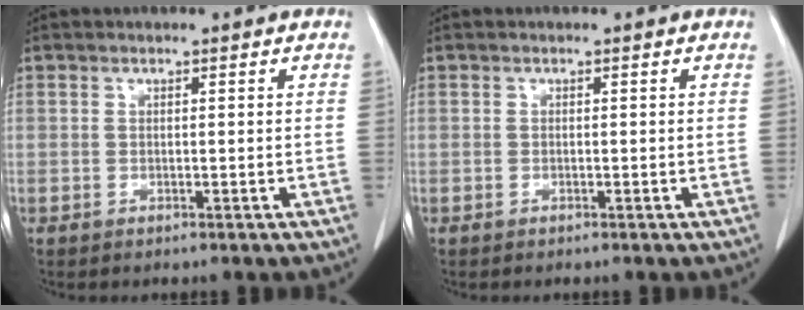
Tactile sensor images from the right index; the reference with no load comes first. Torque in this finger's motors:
{"motor_torque": [0.05, -0.02, 0.02, 0.01]}